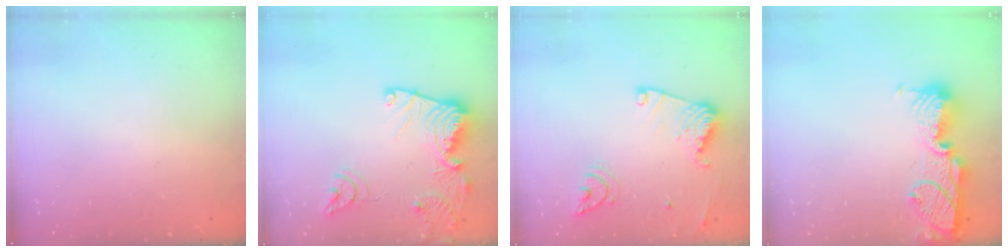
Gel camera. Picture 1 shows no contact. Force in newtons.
{"total": 16.7, "press": 16.7, "slide": 1.2}
{"total": 14.5, "press": 14.5, "slide": 1.3}
{"total": 16.3, "press": 15.3, "slide": 5.7}